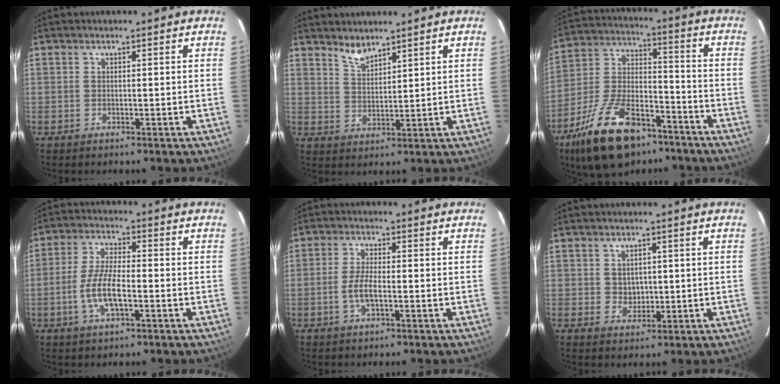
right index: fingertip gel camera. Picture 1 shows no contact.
{"total": 3.9, "force": [3.5, 0.9, 1.5], "torque": [-0.027, -0.002, 0.066]}
{"total": 20.7, "force": [-13.2, 9.9, 12.4], "torque": [-0.248, 0.003, -0.224]}
{"total": 8.2, "force": [-2.7, 2.6, 7.3], "torque": [-0.151, 0.000, -0.052]}
{"total": 4.4, "force": [-1.4, 1.3, 3.9], "torque": [-0.083, -0.001, -0.028]}
{"total": 3.0, "force": [0.3, 2.7, 1.2], "torque": [-0.017, 0.003, 0.009]}